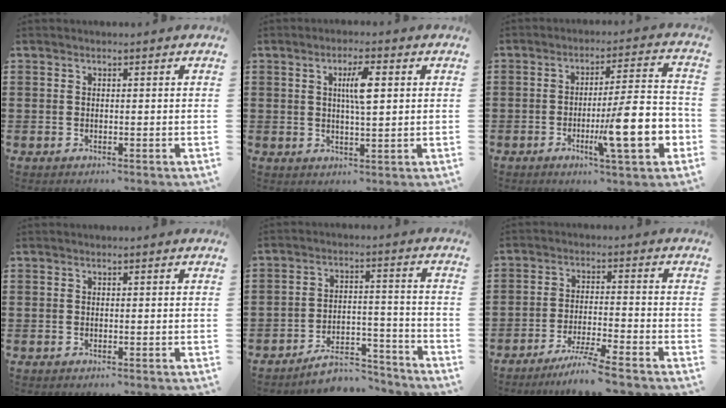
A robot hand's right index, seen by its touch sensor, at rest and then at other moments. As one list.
[{"total": 5.0, "force": [1.1, 1.2, 4.8], "torque": [-0.088, 0.005, 0.013]}, {"total": 14.0, "force": [-4.1, 2.4, 13.2], "torque": [-0.207, -0.005, -0.065]}, {"total": 0.0}, {"total": 6.8, "force": [-6.2, 1.8, 2.1], "torque": [-0.032, 0.017, -0.117]}, {"total": 5.7, "force": [-5.0, -0.7, 2.6], "torque": [-0.055, -0.018, -0.097]}]